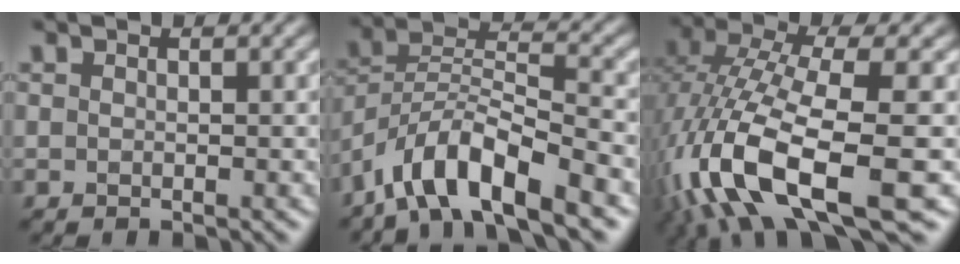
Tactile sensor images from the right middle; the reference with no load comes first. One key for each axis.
{"total": 9.2, "fx": -6.3, "fy": 2.9, "fz": 6.0, "tx": -0.102, "ty": 0.011, "tz": -0.124}
{"total": 12.6, "fx": -5.1, "fy": 4.6, "fz": 10.6, "tx": -0.225, "ty": -0.010, "tz": -0.092}